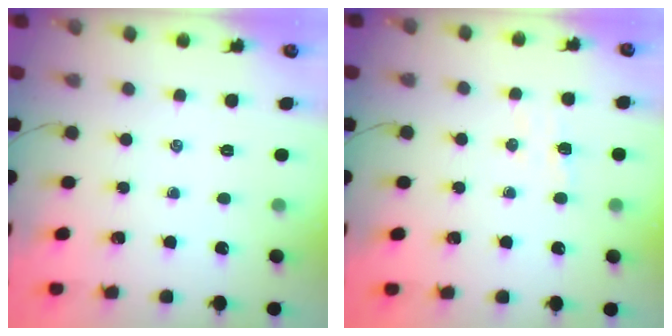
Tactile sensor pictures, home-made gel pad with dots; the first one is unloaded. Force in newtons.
{"total": 4.3, "press": 4.2, "slide": 1.0}